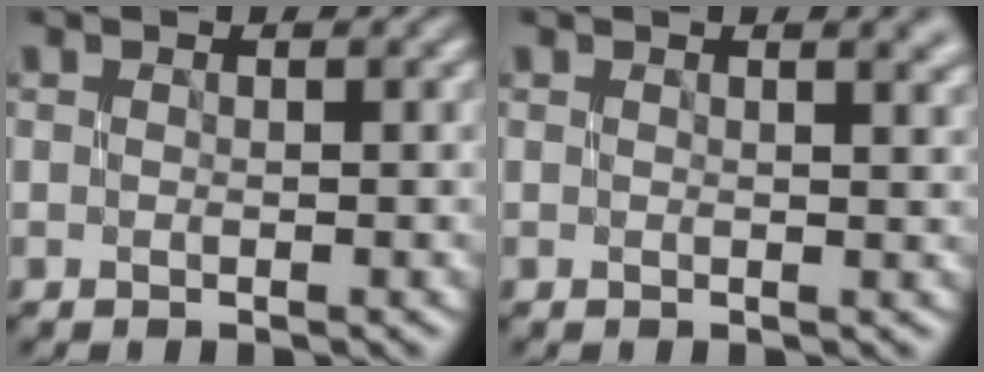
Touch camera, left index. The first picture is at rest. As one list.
[{"total": 2.3, "force": [0.7, 1.0, 1.9], "torque": [-0.010, 0.009, 0.003]}]